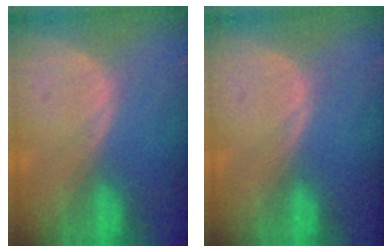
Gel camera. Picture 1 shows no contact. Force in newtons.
{"total": 0.0}